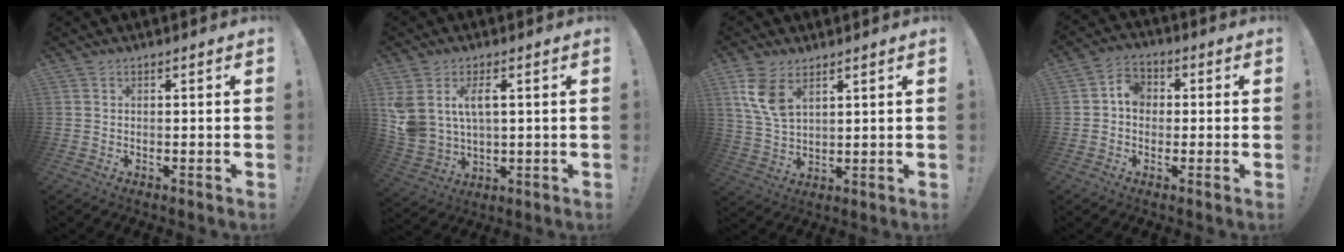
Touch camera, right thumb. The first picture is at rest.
{"total": 8.5, "force": [3.6, 5.2, 5.7], "torque": [-0.112, -0.017, 0.068]}
{"total": 9.0, "force": [4.8, 4.9, 5.8], "torque": [-0.113, -0.021, 0.089]}
{"total": 5.9, "force": [-0.2, 4.9, 3.3], "torque": [-0.049, 0.014, -0.004]}